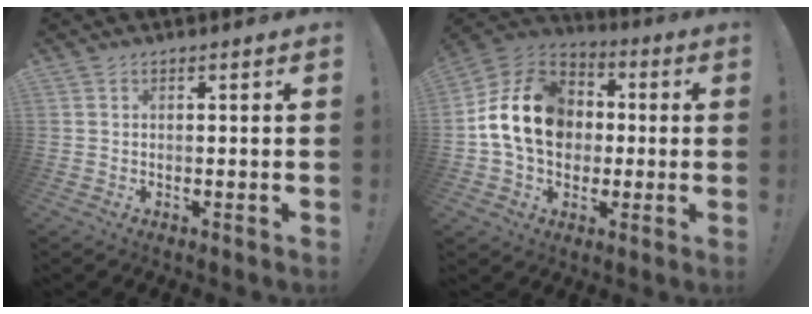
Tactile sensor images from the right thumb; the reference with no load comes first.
{"total": 18.6, "force": [1.5, 14.3, 11.7], "torque": [-0.200, 0.020, 0.038]}